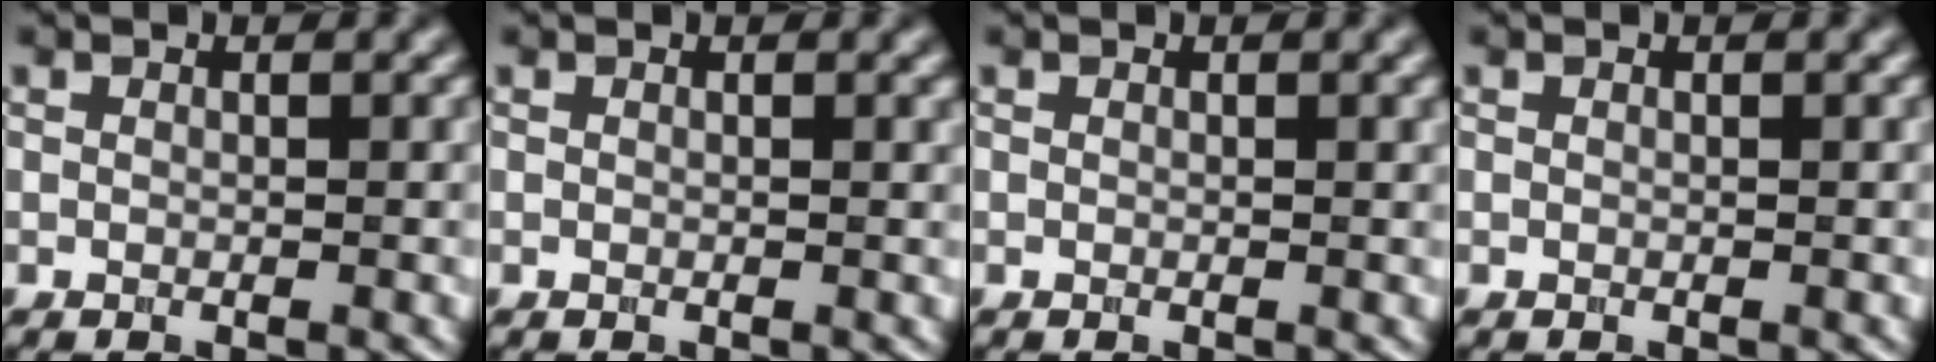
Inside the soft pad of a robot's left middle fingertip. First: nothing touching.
{"total": 0.0}
{"total": 0.6, "force": [0.2, 0.1, 0.6], "torque": [-0.006, 0.003, 0.003]}
{"total": 0.0}